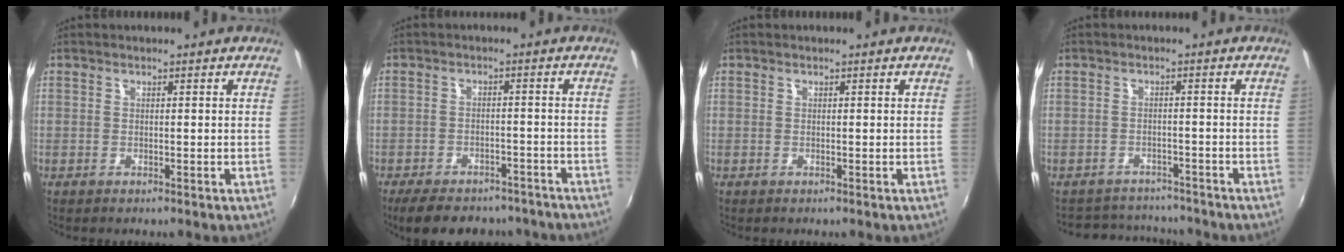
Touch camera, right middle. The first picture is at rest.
{"total": 15.4, "force": [-12.6, 6.0, 6.5], "torque": [-0.136, -0.006, -0.163]}
{"total": 0.0}
{"total": 7.9, "force": [-7.3, 2.7, 1.0], "torque": [-0.033, 0.017, -0.106]}